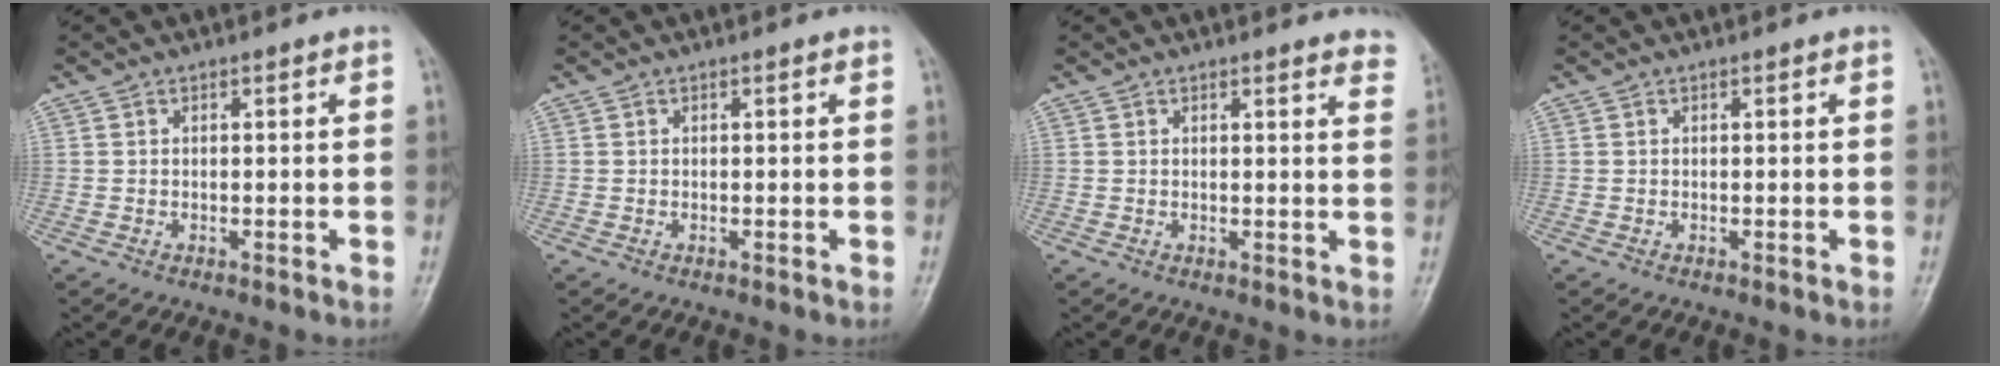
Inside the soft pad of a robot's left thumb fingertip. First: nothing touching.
{"total": 0.0}
{"total": 5.2, "force": [4.9, 1.1, 1.3], "torque": [0.007, -0.022, 0.032]}
{"total": 0.0}